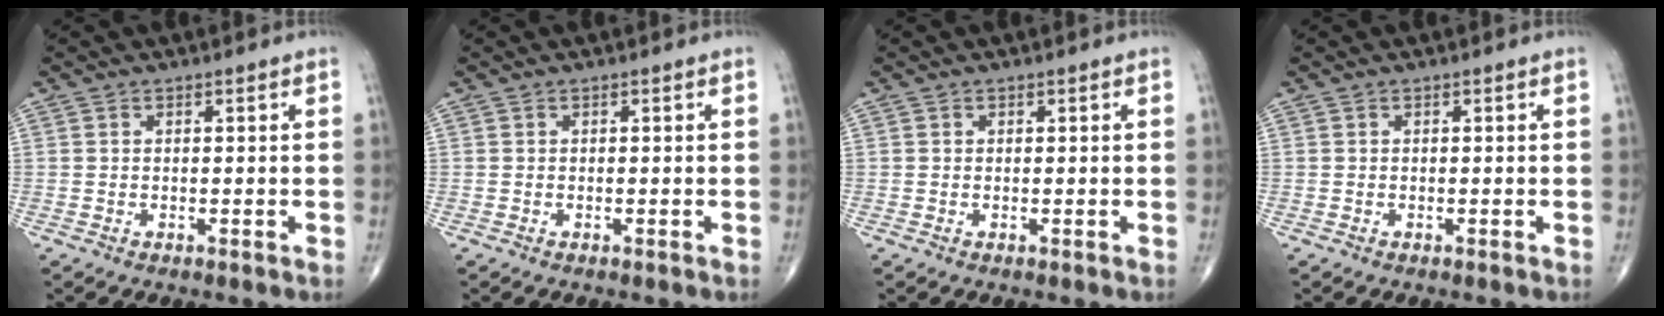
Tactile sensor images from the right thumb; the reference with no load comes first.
{"total": 0.0}
{"total": 0.0}
{"total": 0.0}